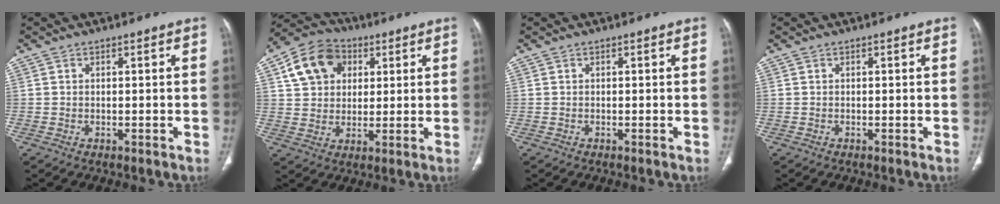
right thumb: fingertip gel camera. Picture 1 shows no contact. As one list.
[{"total": 12.6, "force": [4.5, 9.9, 6.5], "torque": [-0.096, 0.002, 0.074]}, {"total": 0.0}, {"total": 0.0}]